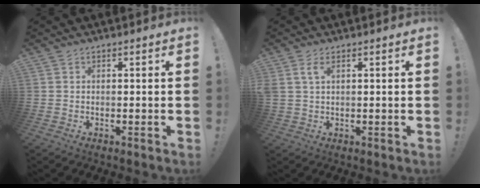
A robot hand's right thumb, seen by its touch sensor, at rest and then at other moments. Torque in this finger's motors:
{"motor_torque": [0.81, 0.88, 0.77, 0.46, 0.50]}